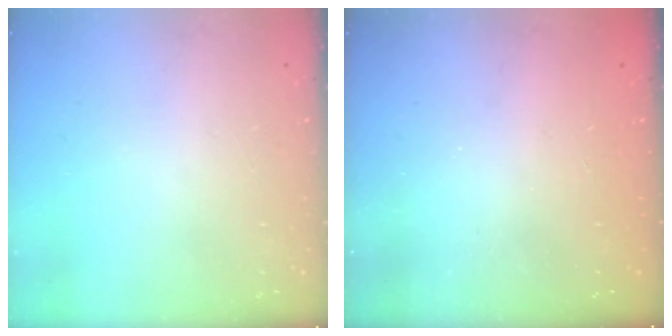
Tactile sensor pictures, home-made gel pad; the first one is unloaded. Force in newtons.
{"total": 2.6, "press": 2.5, "slide": 0.8}